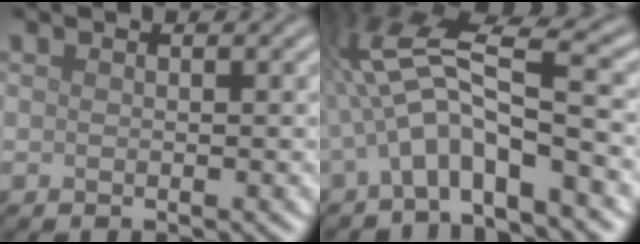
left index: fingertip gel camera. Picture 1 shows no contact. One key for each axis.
{"total": 7.8, "fx": -1.2, "fy": 2.3, "fz": 7.4, "tx": -0.140, "ty": 0.022, "tz": -0.036}